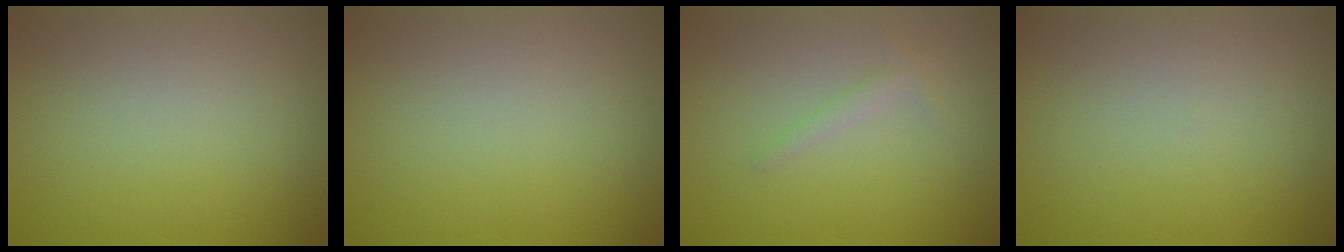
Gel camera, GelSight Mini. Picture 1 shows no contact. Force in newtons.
{"total": 0.0}
{"total": 1.0, "press": 1.0, "slide": 0.0}
{"total": 0.0}